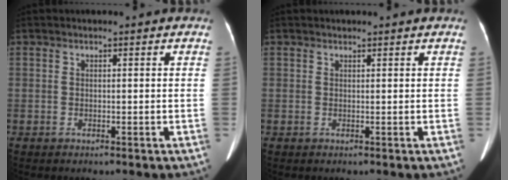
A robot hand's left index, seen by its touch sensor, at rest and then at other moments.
{"total": 1.5, "force": [1.4, 0.2, 0.5], "torque": [-0.007, 0.010, 0.018]}